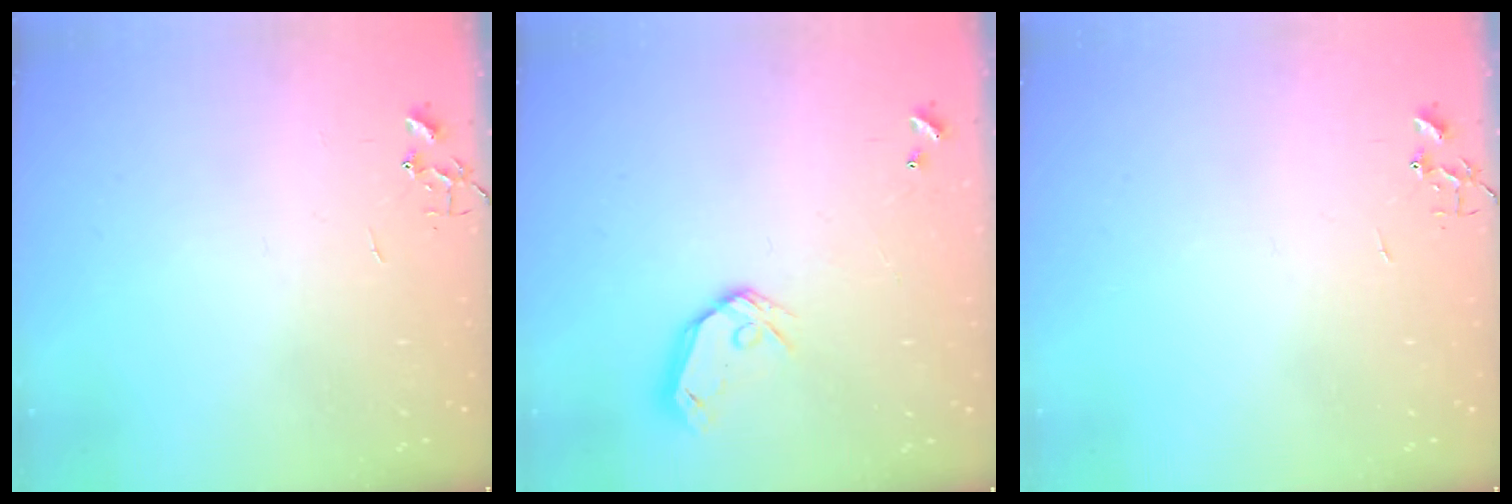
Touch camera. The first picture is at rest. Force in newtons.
{"total": 10.4, "press": 10.2, "slide": 1.6}
{"total": 0.0}